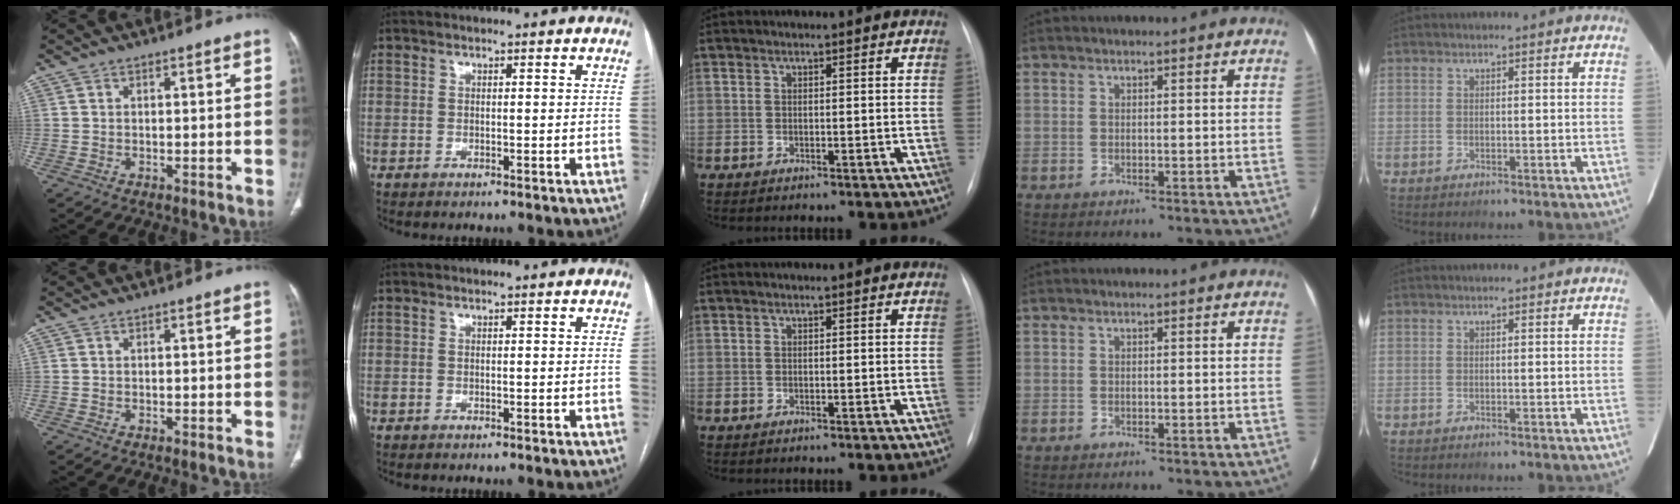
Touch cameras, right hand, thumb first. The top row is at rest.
{}